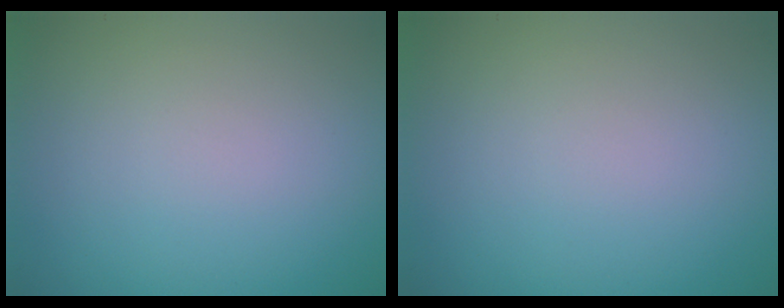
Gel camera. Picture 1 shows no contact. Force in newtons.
{"total": 0.0}